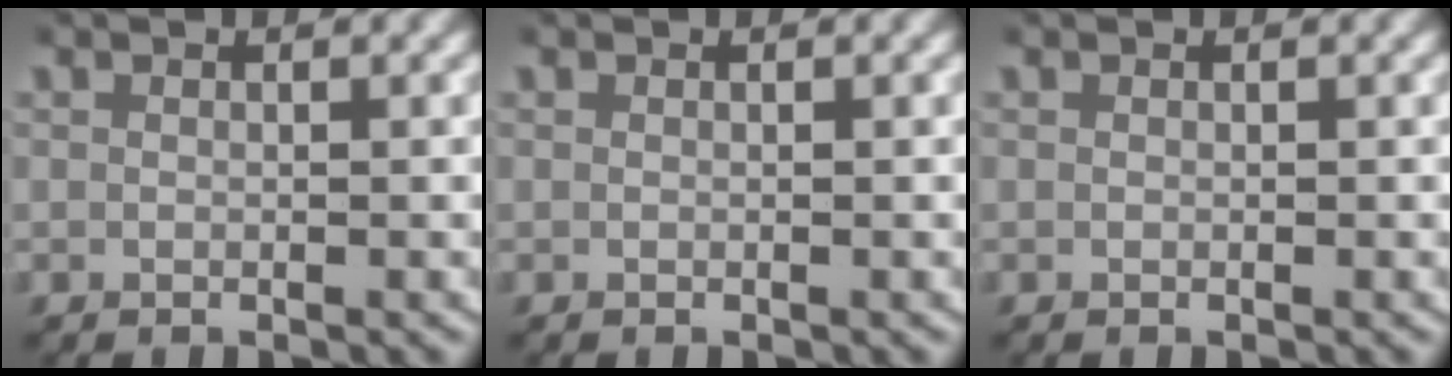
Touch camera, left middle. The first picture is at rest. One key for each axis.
{"total": 0.0}
{"total": 0.0}